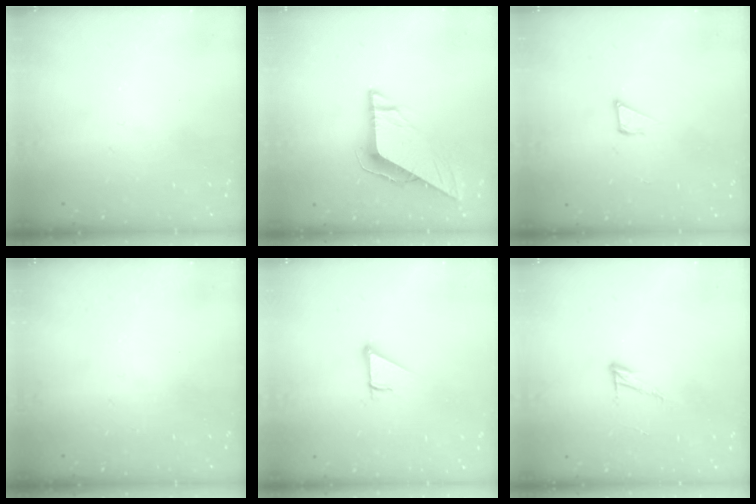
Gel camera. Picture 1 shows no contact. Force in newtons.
{"total": 8.1, "press": 8.1, "slide": 0.3}
{"total": 4.3, "press": 4.3, "slide": 0.3}
{"total": 0.0}
{"total": 2.9, "press": 2.9, "slide": 0.1}
{"total": 5.9, "press": 5.9, "slide": 0.3}